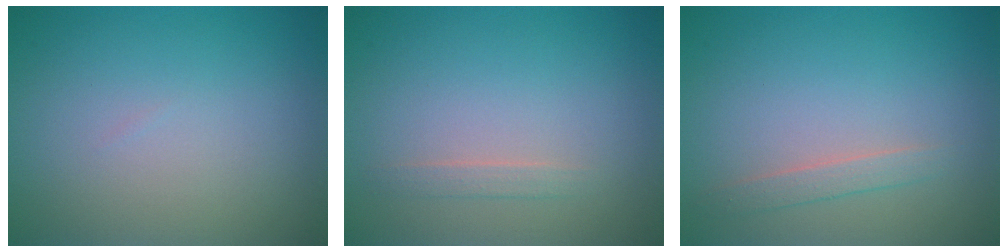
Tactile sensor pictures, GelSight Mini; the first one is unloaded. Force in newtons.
{"total": 0.9, "press": 0.9, "slide": 0.1}
{"total": 1.3, "press": 1.3, "slide": 0.1}